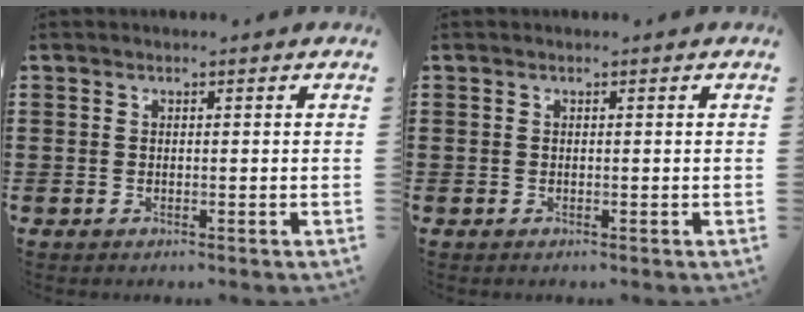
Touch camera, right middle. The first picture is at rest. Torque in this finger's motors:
{"motor_torque": [-0.31, -0.23, -0.01, 0.01]}